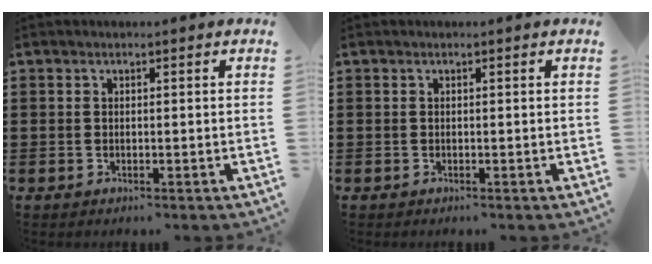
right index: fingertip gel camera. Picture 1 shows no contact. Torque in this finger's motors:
{"motor_torque": [0.19, 0.05, -0.02, 0.00]}